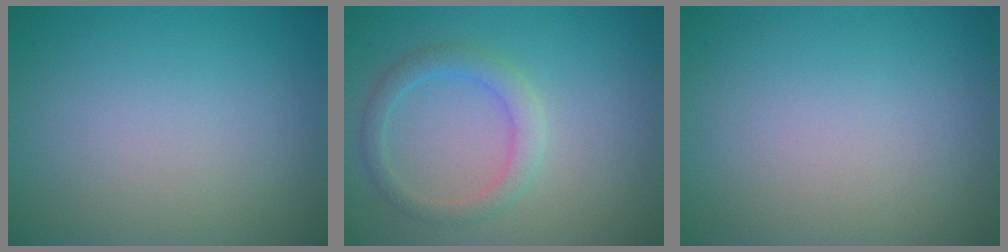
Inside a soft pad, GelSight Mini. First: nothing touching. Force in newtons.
{"total": 2.5, "press": 2.5, "slide": 0.3}
{"total": 0.0}